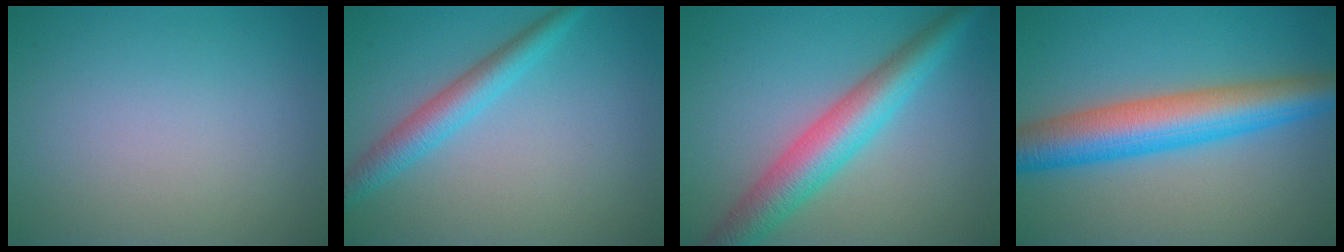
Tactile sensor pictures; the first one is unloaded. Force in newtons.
{"total": 3.3, "press": 3.3, "slide": 0.1}
{"total": 6.4, "press": 6.4, "slide": 0.2}
{"total": 8.0, "press": 8.0, "slide": 0.2}